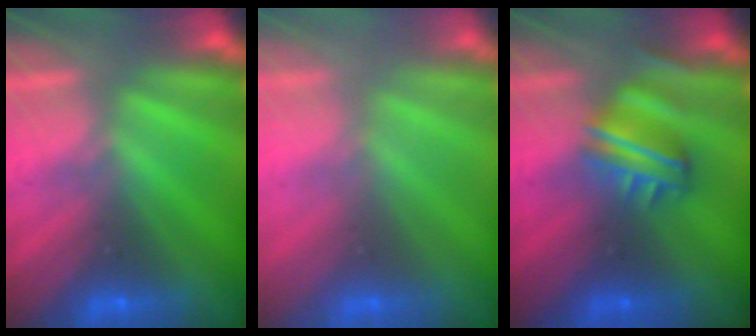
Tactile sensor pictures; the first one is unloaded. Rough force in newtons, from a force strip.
{"total": 2.4}
{"total": 4.2}